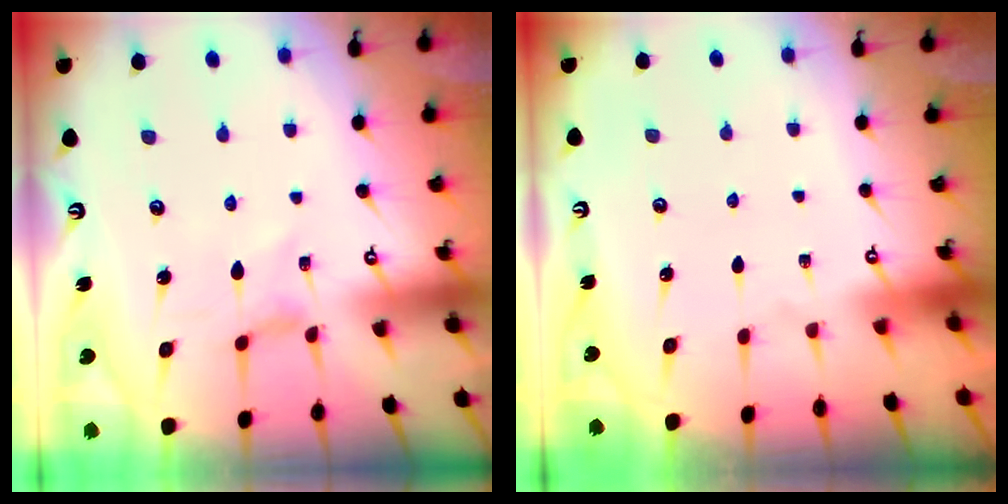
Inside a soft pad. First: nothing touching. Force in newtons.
{"total": 0.0}